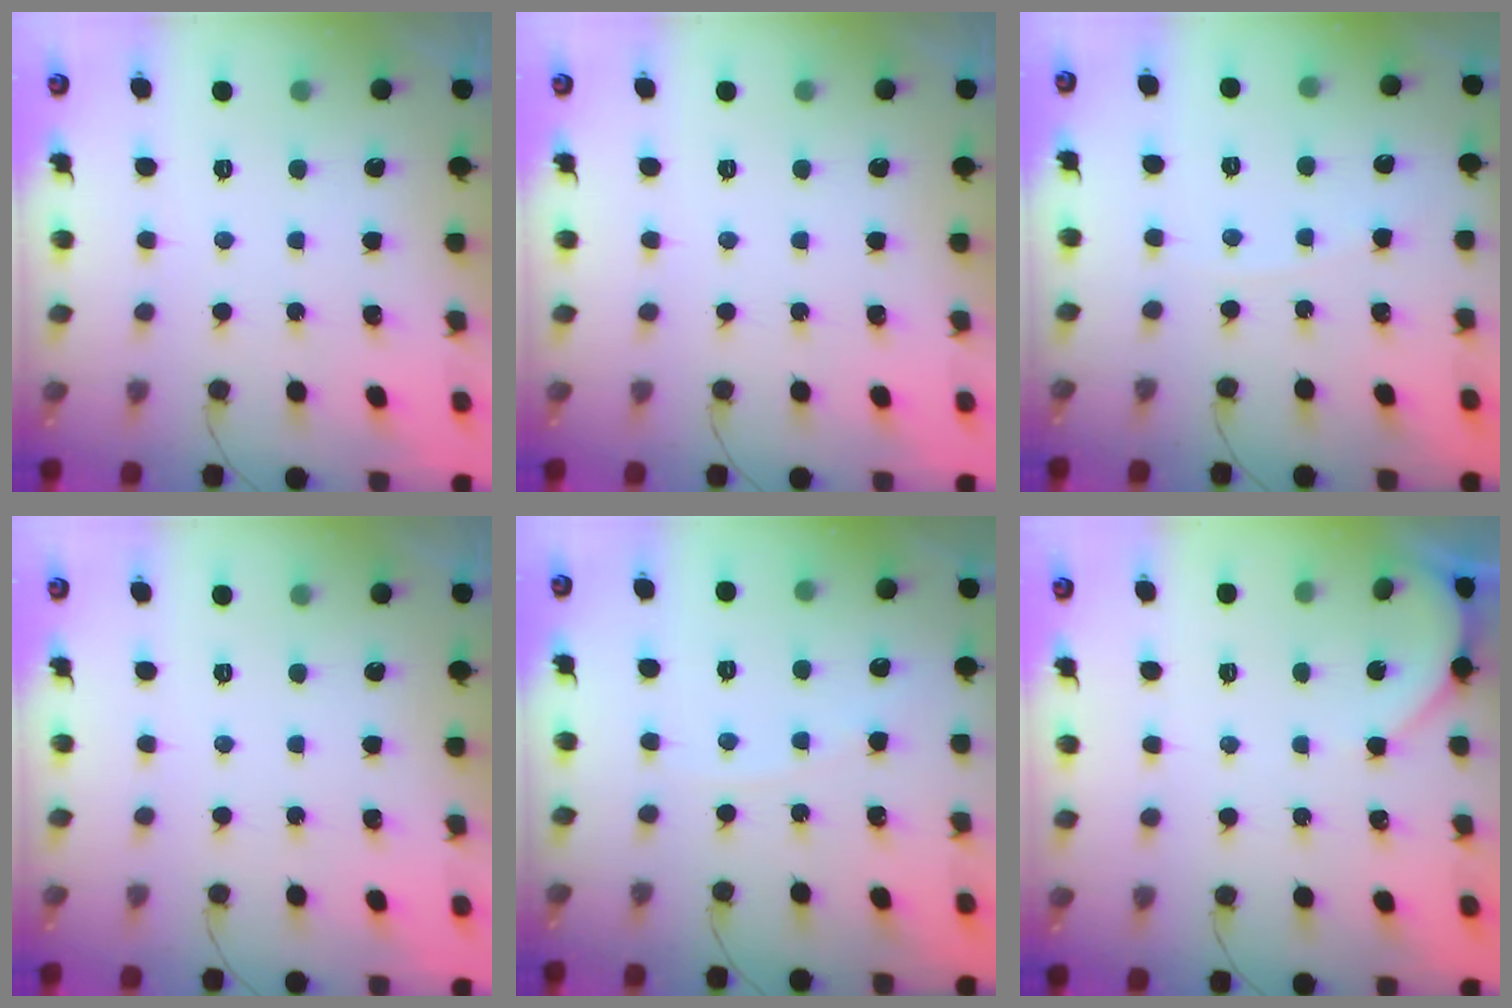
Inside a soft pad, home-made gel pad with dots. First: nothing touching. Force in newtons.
{"total": 0.0}
{"total": 2.6, "press": 2.6, "slide": 0.2}
{"total": 0.0}
{"total": 2.8, "press": 2.8, "slide": 0.3}
{"total": 2.1, "press": 2.1, "slide": 0.3}